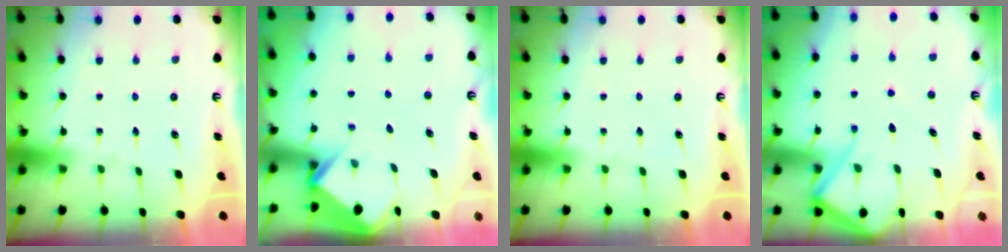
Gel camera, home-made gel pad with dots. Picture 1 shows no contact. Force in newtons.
{"total": 3.8, "press": 3.8, "slide": 0.2}
{"total": 0.0}
{"total": 9.7, "press": 9.6, "slide": 1.0}